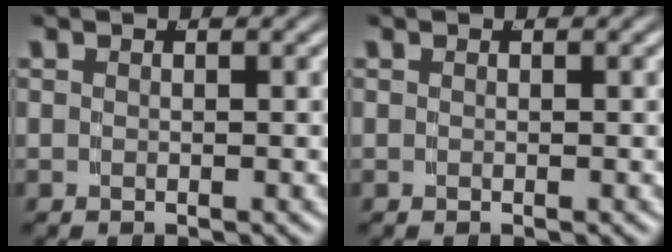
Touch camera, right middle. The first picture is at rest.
{"total": 0.0}